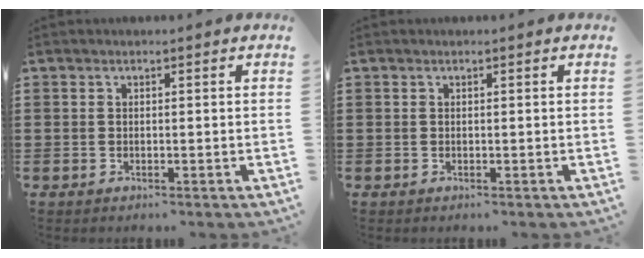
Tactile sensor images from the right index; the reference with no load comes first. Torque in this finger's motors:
{"motor_torque": [0.41, 0.25, 0.00, 0.00]}